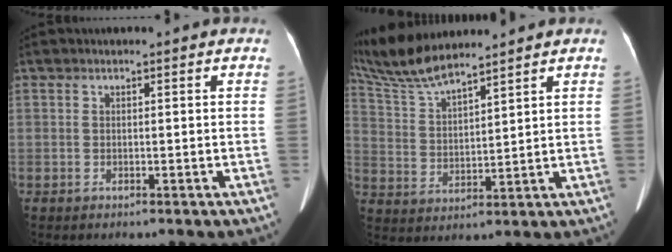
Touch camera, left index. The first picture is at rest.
{"total": 10.3, "force": [9.4, 0.6, 4.2], "torque": [-0.100, 0.010, 0.191]}